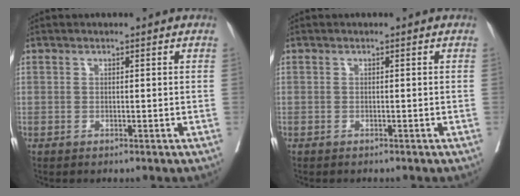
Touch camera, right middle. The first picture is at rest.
{"total": 0.6, "force": [-0.6, 0.2, 0.2], "torque": [-0.005, -0.001, -0.011]}